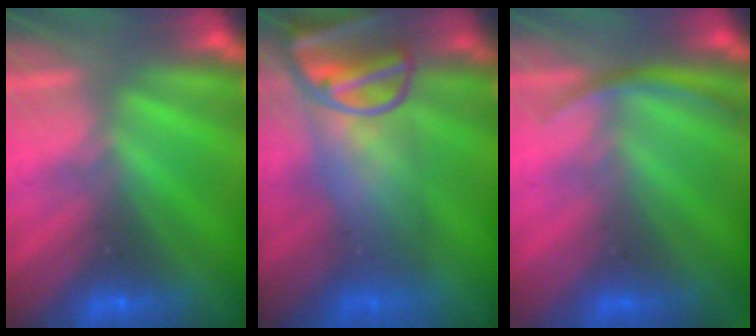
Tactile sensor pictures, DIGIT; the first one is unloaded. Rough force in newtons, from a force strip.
{"total": 8.5}
{"total": 2.9}